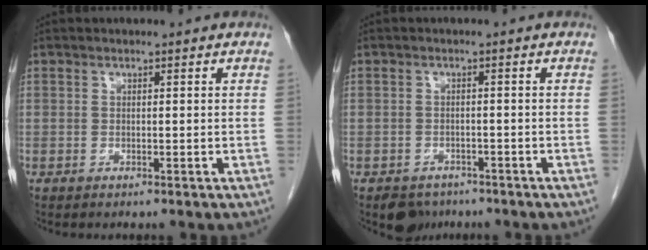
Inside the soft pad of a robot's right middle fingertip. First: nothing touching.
{"total": 3.7, "force": [-2.8, 2.3, 0.4], "torque": [-0.005, 0.004, -0.040]}